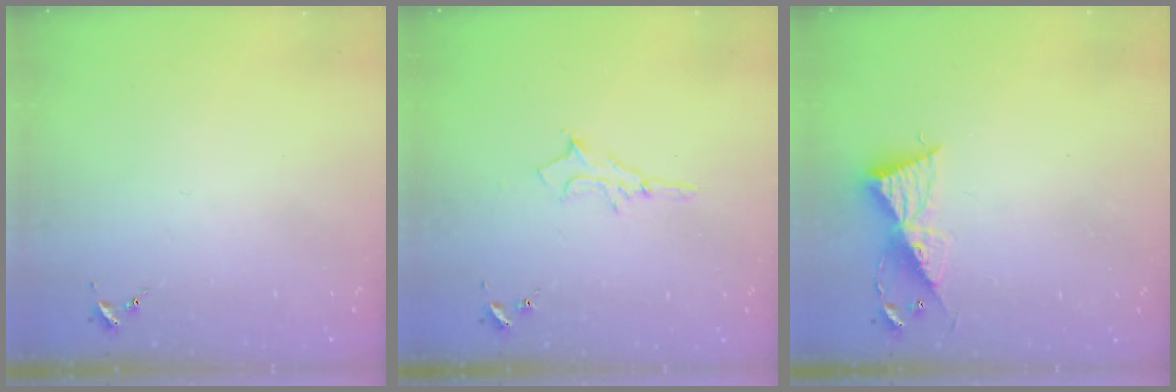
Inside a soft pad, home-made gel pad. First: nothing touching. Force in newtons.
{"total": 6.2, "press": 6.1, "slide": 0.8}
{"total": 9.3, "press": 9.3, "slide": 0.7}